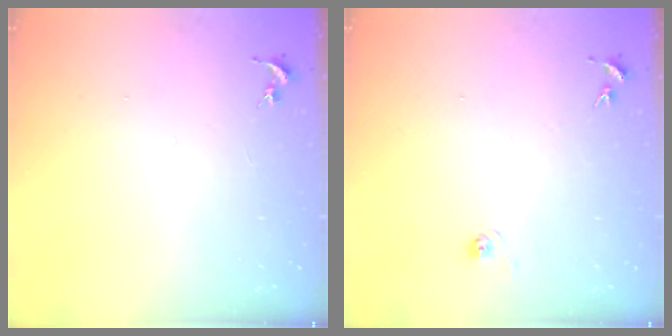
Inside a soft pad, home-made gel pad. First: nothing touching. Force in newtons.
{"total": 5.8, "press": 5.8, "slide": 0.5}